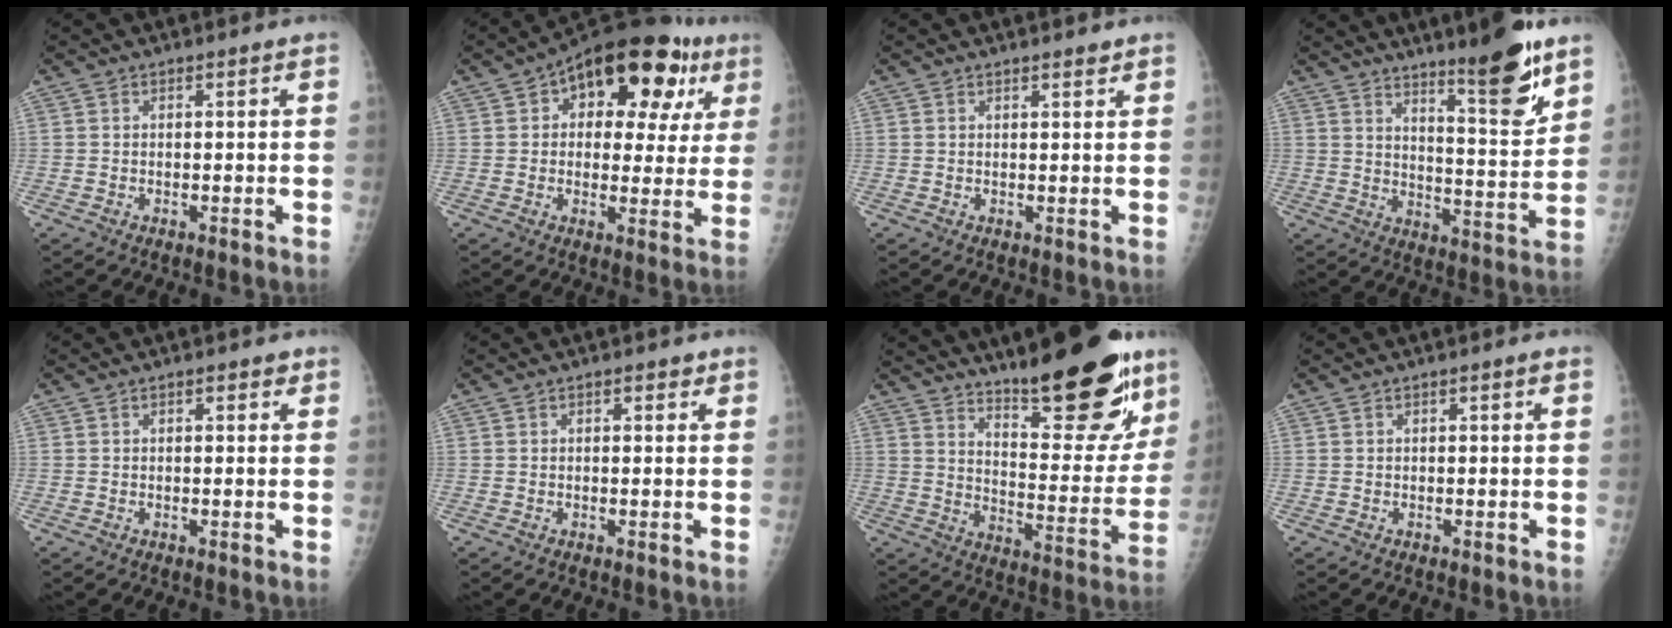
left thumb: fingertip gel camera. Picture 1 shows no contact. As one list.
[{"total": 19.4, "force": [8.0, 10.6, 14.1], "torque": [-0.139, 0.008, 0.101]}, {"total": 1.4, "force": [1.2, 0.3, 0.8], "torque": [-0.010, -0.008, 0.017]}, {"total": 13.0, "force": [9.1, 2.0, 9.1], "torque": [-0.112, -0.075, 0.143]}, {"total": 1.7, "force": [0.8, 0.9, 1.2], "torque": [-0.009, 0.000, 0.008]}, {"total": 1.9, "force": [0.9, 1.0, 1.3], "torque": [-0.008, 0.000, 0.010]}, {"total": 24.9, "force": [17.2, 6.8, 16.6], "torque": [-0.197, -0.098, 0.251]}, {"total": 1.0, "force": [0.3, 0.3, 1.0], "torque": [-0.013, 0.004, 0.004]}]